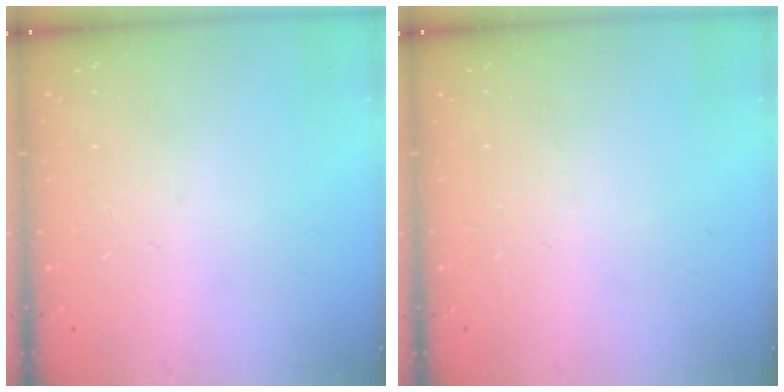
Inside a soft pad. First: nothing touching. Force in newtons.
{"total": 0.0}